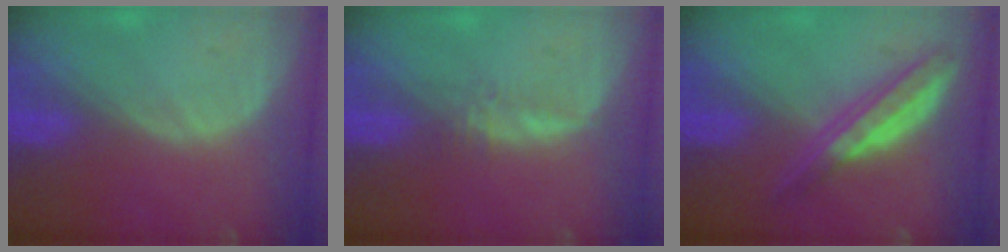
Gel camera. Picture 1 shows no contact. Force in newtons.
{"total": 1.6, "press": 1.5, "slide": 0.5}
{"total": 6.4, "press": 5.6, "slide": 3.1}